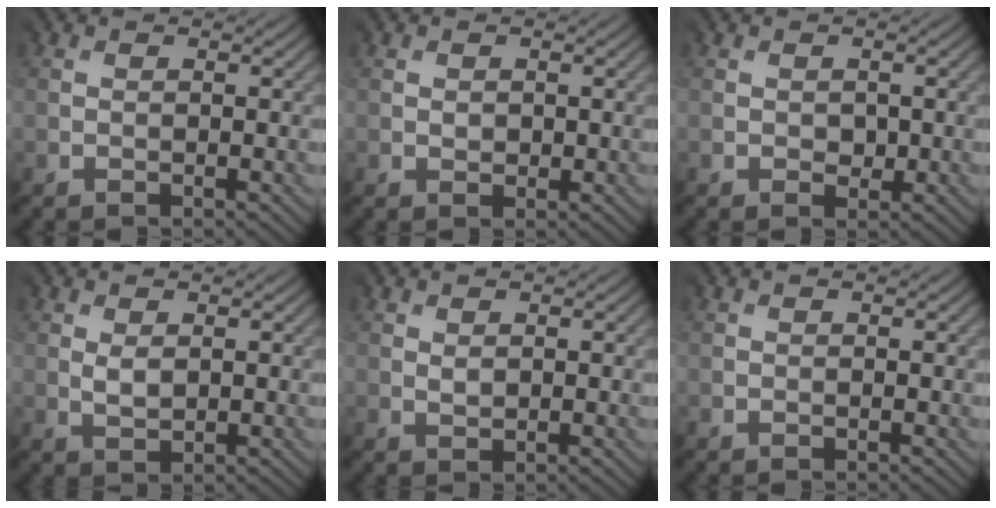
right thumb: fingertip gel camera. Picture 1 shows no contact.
{"total": 0.9, "force": [0.5, 0.7, -0.1], "torque": [0.000, -0.003, 0.012]}
{"total": 1.0, "force": [-0.2, 0.9, 0.2], "torque": [-0.001, -0.002, 0.000]}
{"total": 1.3, "force": [0.8, 0.8, 0.6], "torque": [-0.019, -0.002, 0.018]}
{"total": 1.0, "force": [0.9, 0.5, 0.0], "torque": [-0.005, -0.001, 0.017]}
{"total": 0.0}